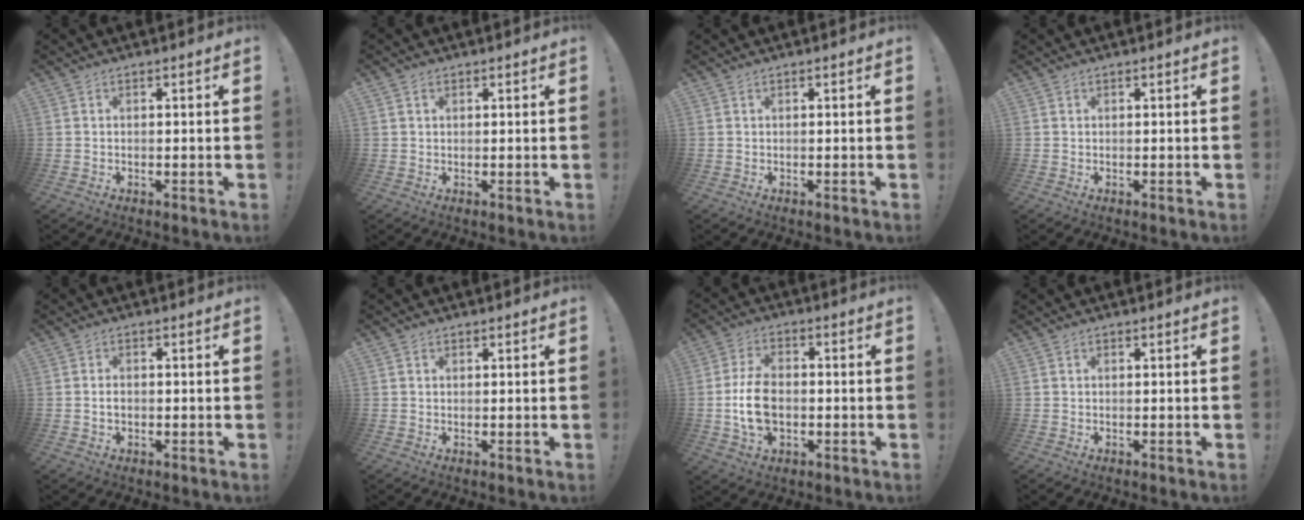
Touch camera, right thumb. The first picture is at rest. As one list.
[{"total": 1.0, "force": [0.5, 0.8, 0.3], "torque": [-0.002, 0.001, 0.009]}, {"total": 0.0}, {"total": 0.0}, {"total": 2.4, "force": [-0.5, 1.6, 1.7], "torque": [-0.026, 0.005, -0.009]}, {"total": 0.5, "force": [0.3, 0.4, 0.1], "torque": [-0.001, 0.000, 0.005]}, {"total": 11.6, "force": [-1.8, 7.7, 8.5], "torque": [-0.164, -0.001, -0.033]}, {"total": 0.0}]